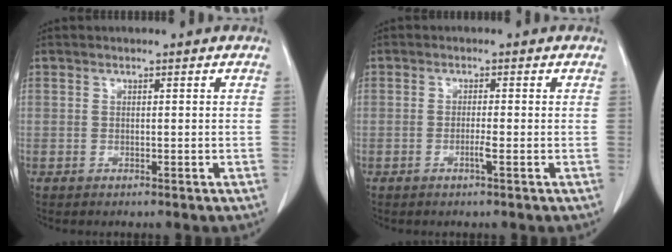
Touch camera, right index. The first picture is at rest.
{"total": 1.7, "force": [-0.7, -0.2, 1.5], "torque": [-0.031, -0.003, -0.015]}